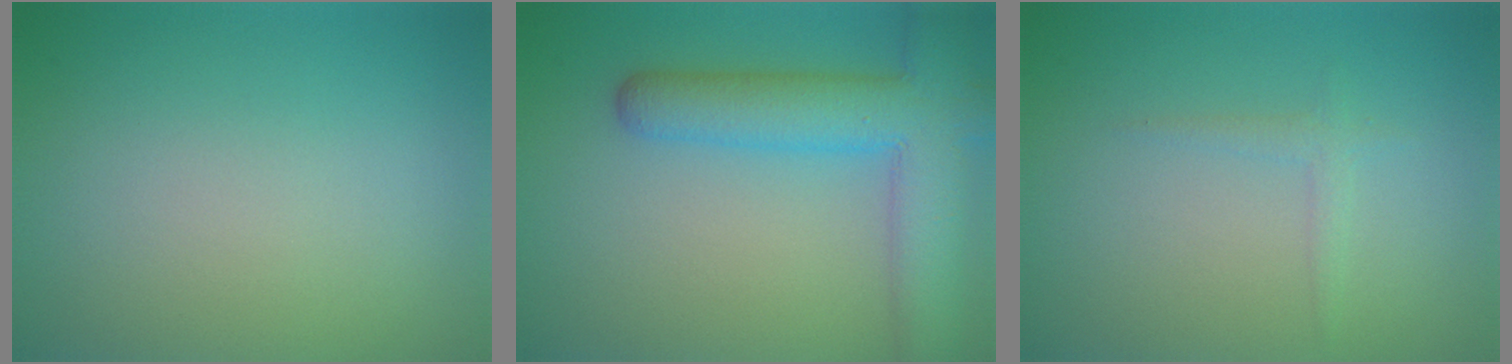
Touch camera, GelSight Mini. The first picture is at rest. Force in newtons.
{"total": 8.0, "press": 8.0, "slide": 0.4}
{"total": 1.0, "press": 1.0, "slide": 0.1}